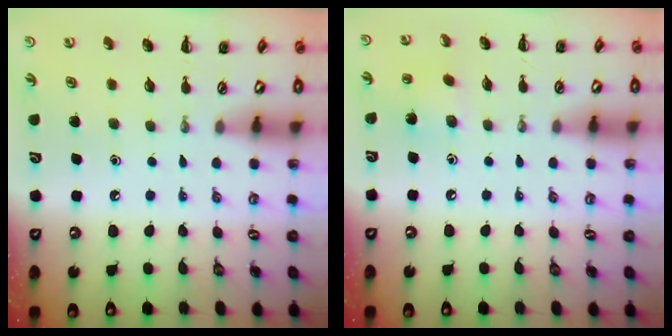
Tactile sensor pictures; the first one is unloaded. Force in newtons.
{"total": 3.6, "press": 3.5, "slide": 0.9}